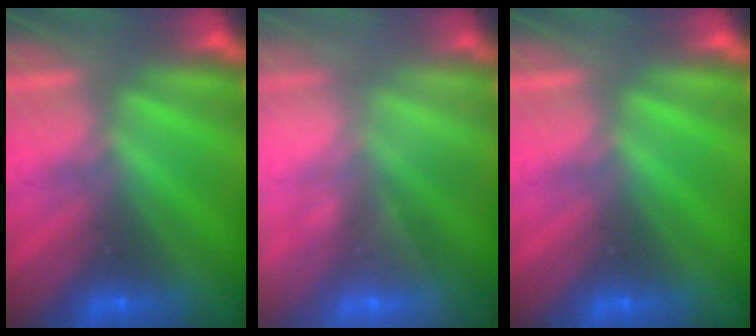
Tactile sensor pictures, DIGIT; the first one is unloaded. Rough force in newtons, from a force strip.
{"total": 2.3}
{"total": 0.0}